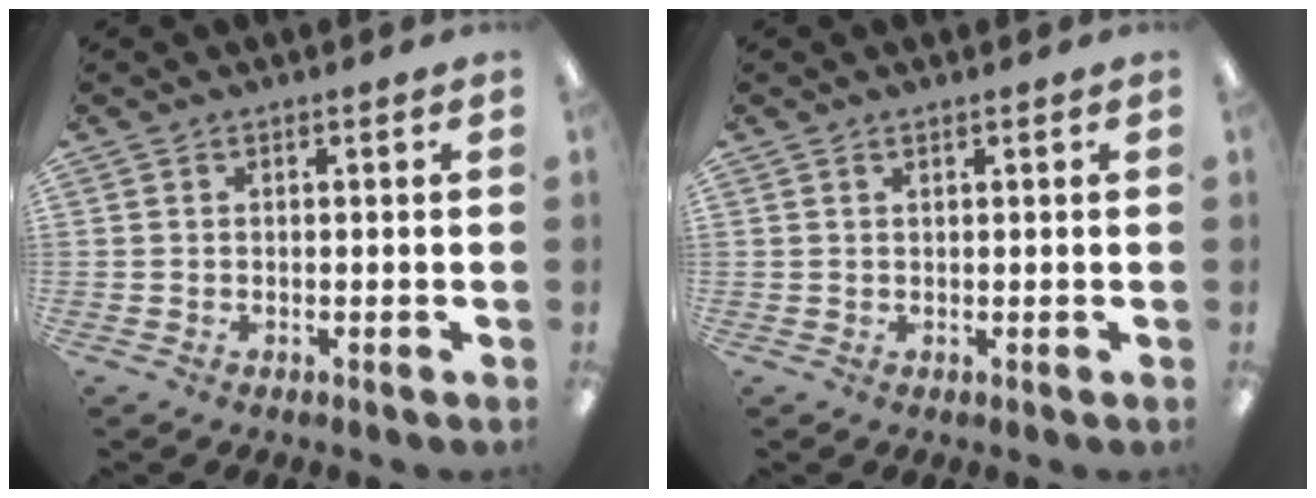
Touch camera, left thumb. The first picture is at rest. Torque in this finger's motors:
{"motor_torque": [0.36, -0.04, -0.14, -0.14, 0.03]}